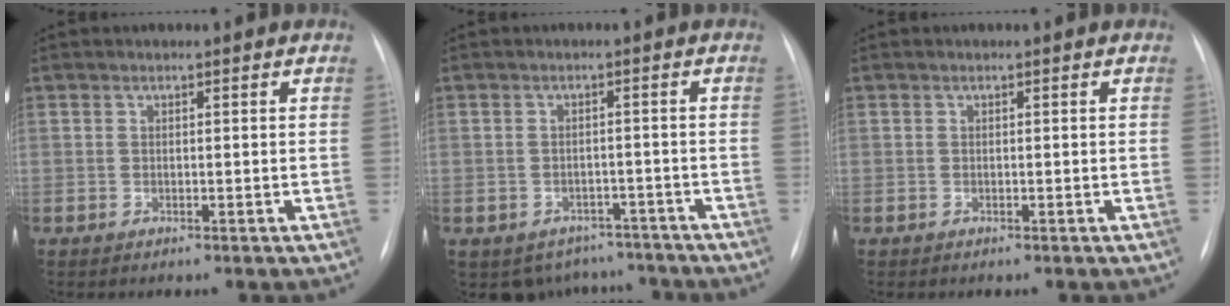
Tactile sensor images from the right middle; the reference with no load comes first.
{"total": 7.4, "force": [-6.0, 4.3, 0.1], "torque": [0.007, 0.023, -0.070]}
{"total": 0.0}